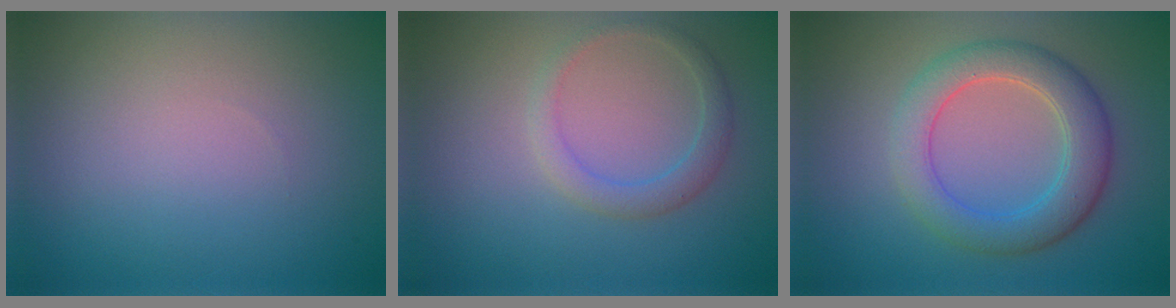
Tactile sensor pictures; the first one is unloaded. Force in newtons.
{"total": 2.1, "press": 2.1, "slide": 0.1}
{"total": 5.2, "press": 5.2, "slide": 0.2}